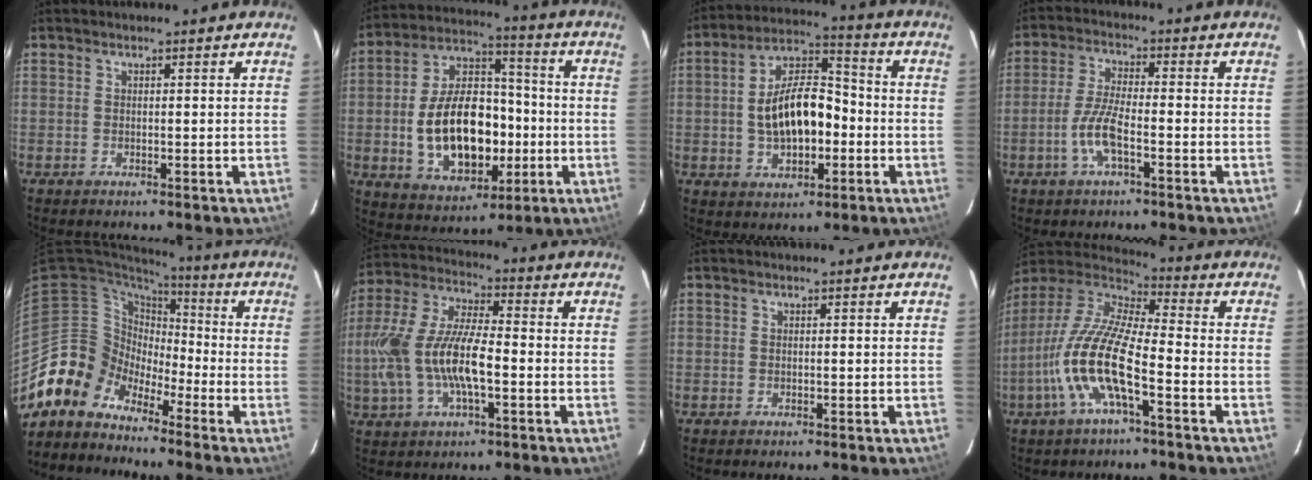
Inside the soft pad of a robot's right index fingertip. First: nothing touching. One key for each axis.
{"total": 18.8, "fx": -3.2, "fy": 11.5, "fz": 14.6, "tx": -0.285, "ty": 0.024, "tz": -0.034}
{"total": 13.3, "fx": -2.0, "fy": 7.2, "fz": 11.0, "tx": -0.207, "ty": 0.024, "tz": -0.026}
{"total": 6.5, "fx": -2.8, "fy": 1.4, "fz": 5.7, "tx": -0.124, "ty": 0.001, "tz": -0.056}
{"total": 8.2, "fx": -5.8, "fy": 5.8, "fz": -1.0, "tx": 0.007, "ty": 0.045, "tz": -0.130}
{"total": 16.7, "fx": -3.3, "fy": 6.5, "fz": 15.0, "tx": -0.318, "ty": 0.001, "tz": -0.060}
{"total": 0.0}
{"total": 15.3, "fx": -6.0, "fy": 3.4, "fz": 13.6, "tx": -0.279, "ty": -0.011, "tz": -0.124}